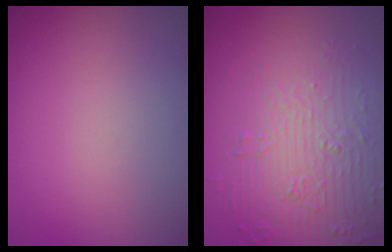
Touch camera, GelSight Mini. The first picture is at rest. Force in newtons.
{"total": 4.4, "press": 4.3, "slide": 0.7}